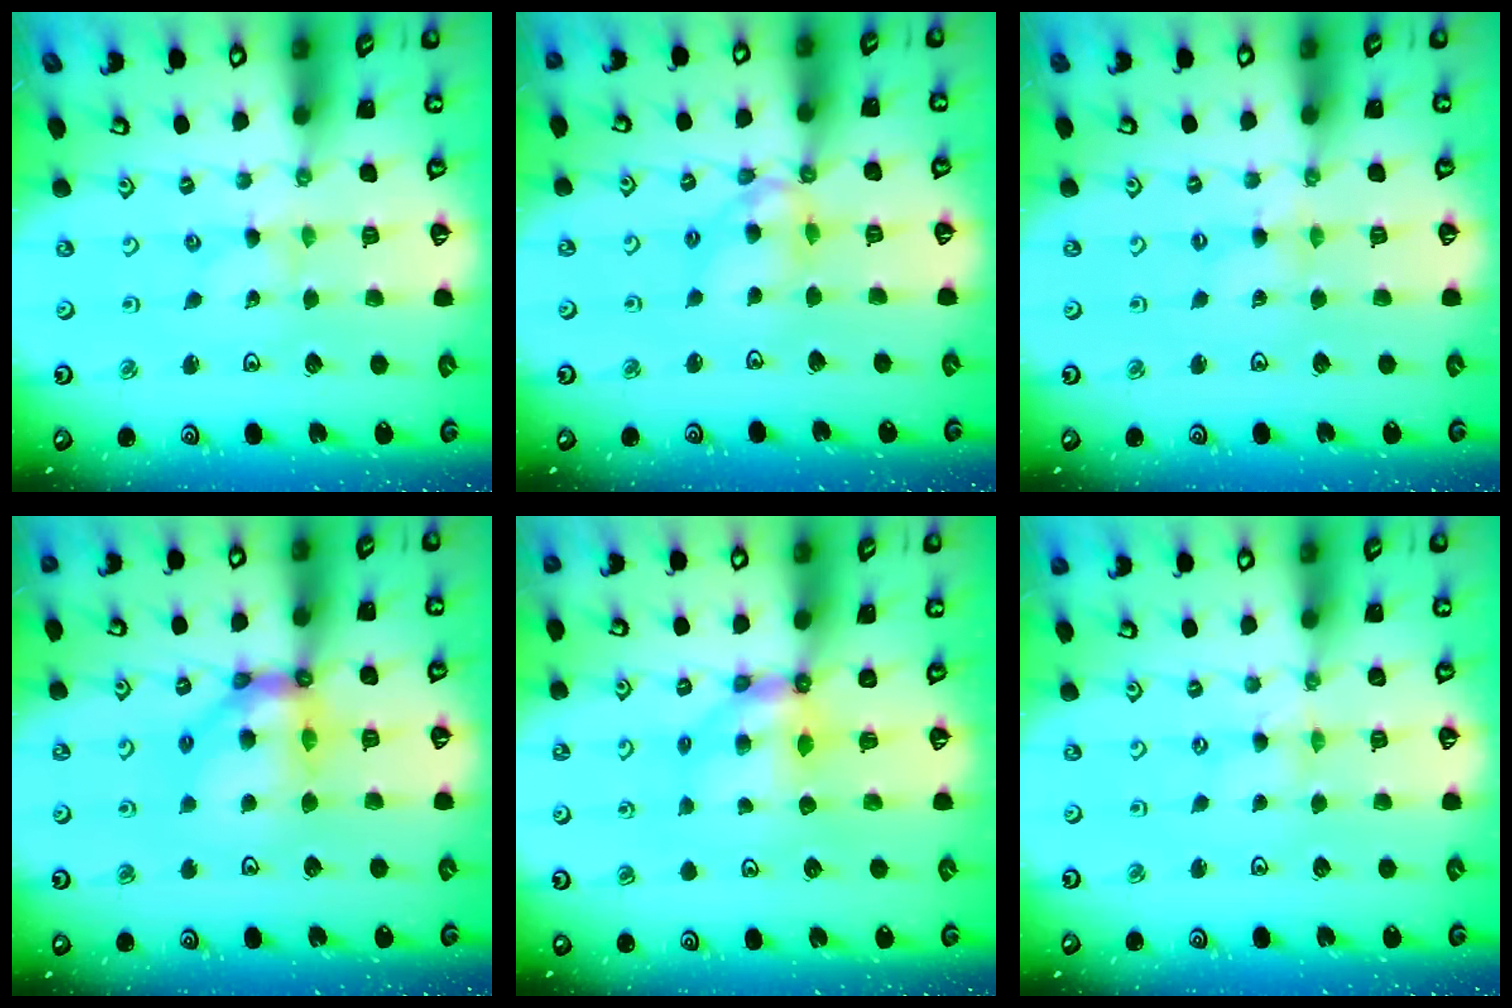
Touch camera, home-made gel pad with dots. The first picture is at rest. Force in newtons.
{"total": 11.2, "press": 11.1, "slide": 1.2}
{"total": 1.1, "press": 1.1, "slide": 0.3}
{"total": 11.5, "press": 11.5, "slide": 1.2}
{"total": 6.2, "press": 6.1, "slide": 0.7}
{"total": 0.0}